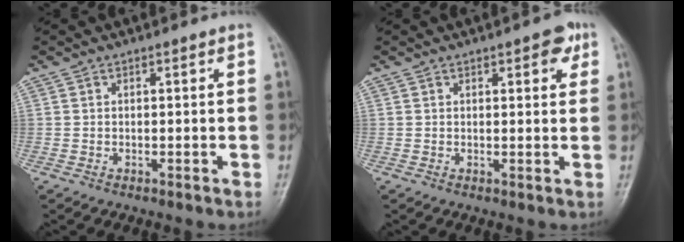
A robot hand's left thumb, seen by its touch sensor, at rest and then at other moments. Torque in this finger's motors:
{"motor_torque": [0.03, 0.11, 0.13, 0.14, 0.04]}